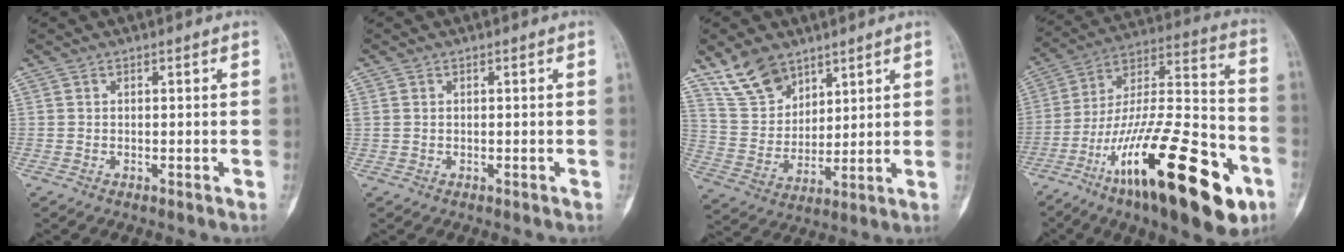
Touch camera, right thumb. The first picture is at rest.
{"total": 0.8, "force": [0.2, 0.4, 0.6], "torque": [-0.019, 0.008, 0.011]}
{"total": 11.0, "force": [8.1, 6.2, 4.1], "torque": [-0.061, -0.038, 0.169]}
{"total": 32.8, "force": [-14.8, 10.6, 27.3], "torque": [-0.426, 0.064, -0.236]}